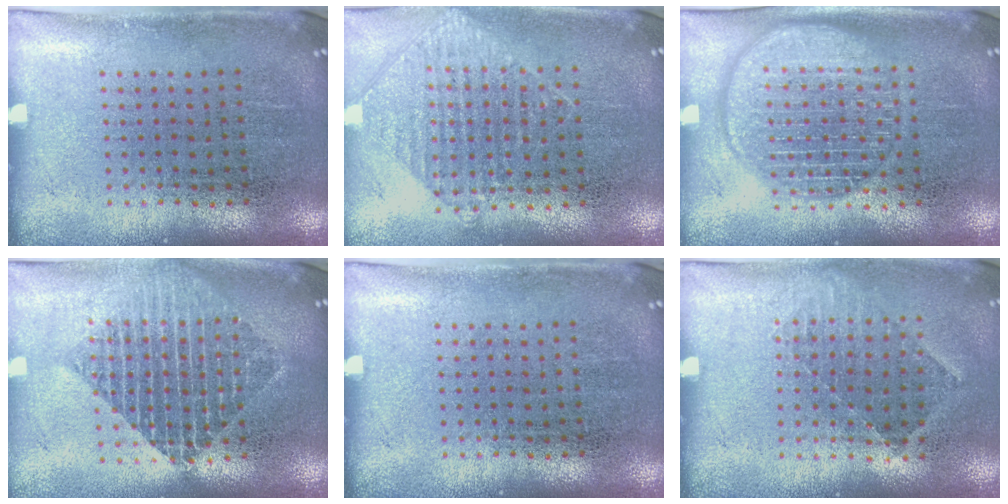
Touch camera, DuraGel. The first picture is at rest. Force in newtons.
{"total": 0.9, "press": 0.9, "slide": 0.1}
{"total": 2.8, "press": 2.8, "slide": 0.4}
{"total": 1.8, "press": 1.6, "slide": 1.0}
{"total": 0.0}
{"total": 0.9, "press": 0.8, "slide": 0.3}